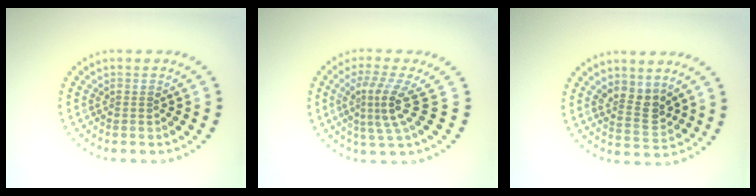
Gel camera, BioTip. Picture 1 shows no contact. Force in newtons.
{"total": 3.8, "press": 2.7, "slide": 2.8}
{"total": 2.9, "press": 2.6, "slide": 1.3}